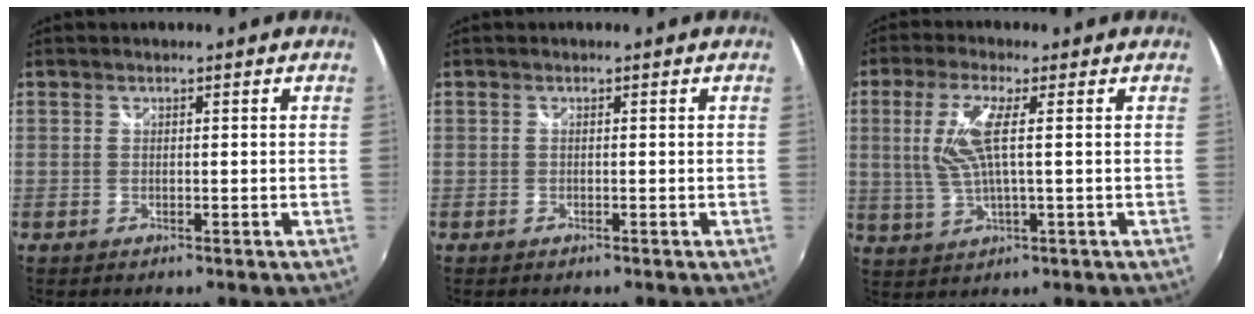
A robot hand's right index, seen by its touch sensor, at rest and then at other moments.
{"total": 0.0}
{"total": 7.9, "force": [1.2, 1.3, 7.7], "torque": [-0.162, 0.002, 0.031]}